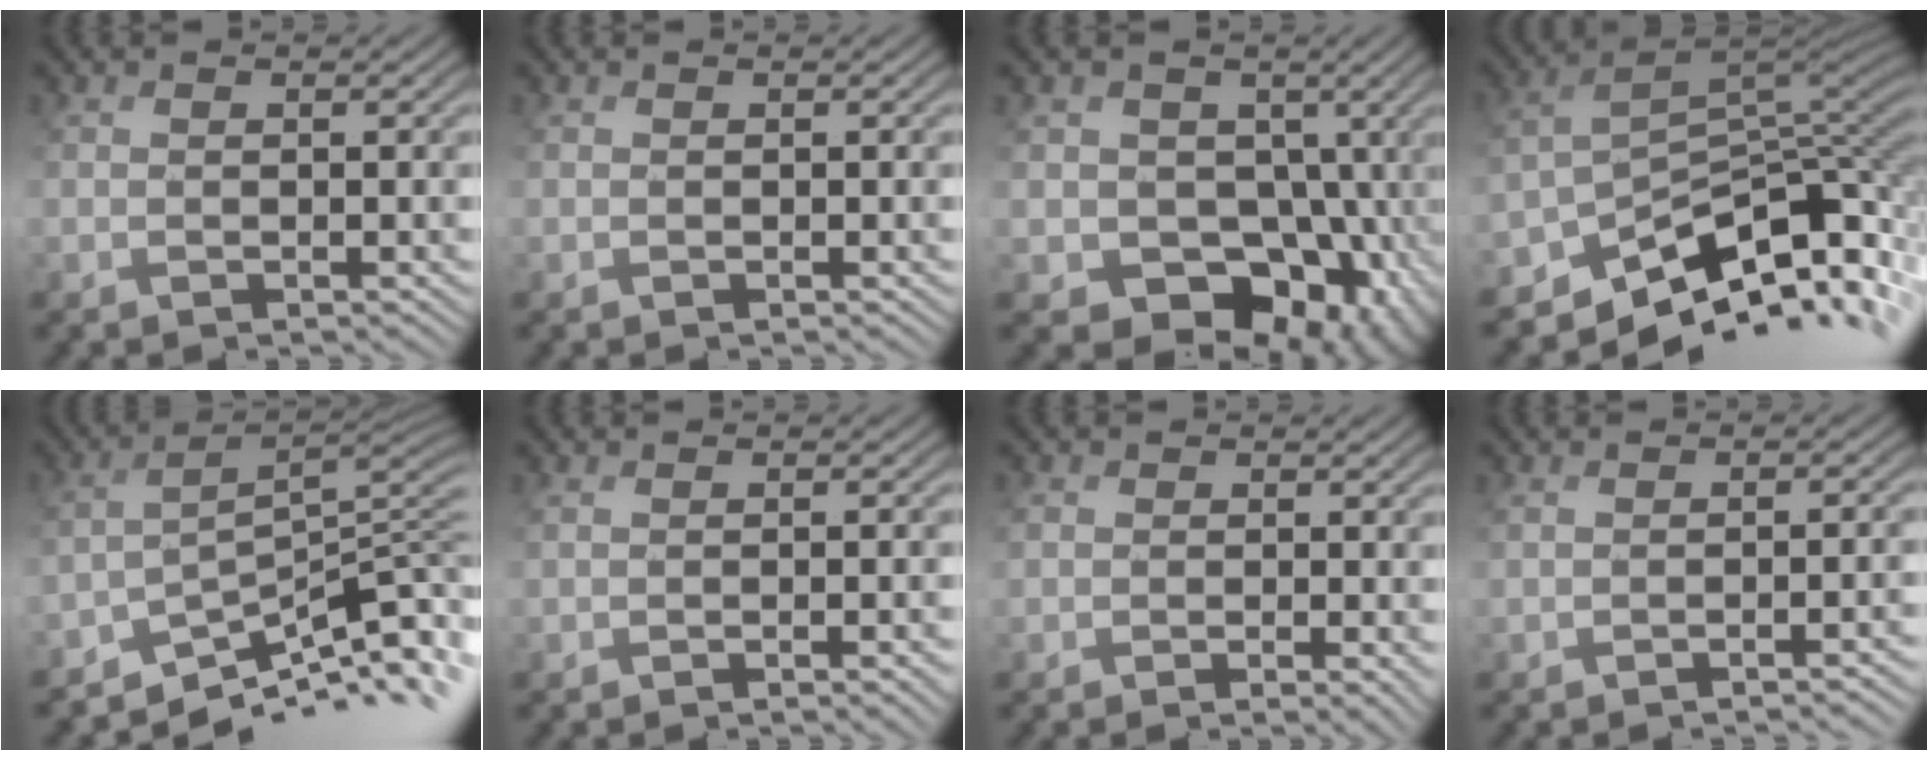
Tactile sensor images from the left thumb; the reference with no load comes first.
{"total": 0.0}
{"total": 12.0, "force": [-2.0, 10.8, 4.8], "torque": [-0.084, -0.017, -0.052]}
{"total": 10.9, "force": [-8.7, 4.0, 5.2], "torque": [-0.098, 0.003, -0.143]}
{"total": 8.3, "force": [-5.6, 1.8, 5.8], "torque": [-0.090, 0.014, -0.093]}
{"total": 2.1, "force": [-0.7, 0.2, 2.0], "torque": [-0.021, 0.009, -0.009]}
{"total": 1.5, "force": [-0.5, 1.0, 1.0], "torque": [-0.016, -0.001, -0.010]}
{"total": 1.5, "force": [-1.0, 0.0, 1.1], "torque": [0.002, 0.012, -0.019]}